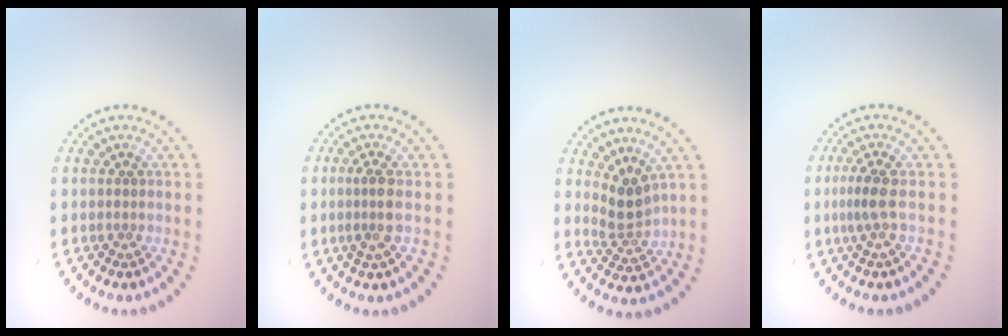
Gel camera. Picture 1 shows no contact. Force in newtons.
{"total": 2.0, "press": 1.7, "slide": 1.1}
{"total": 2.4, "press": 1.8, "slide": 1.6}
{"total": 1.9, "press": 1.4, "slide": 1.4}